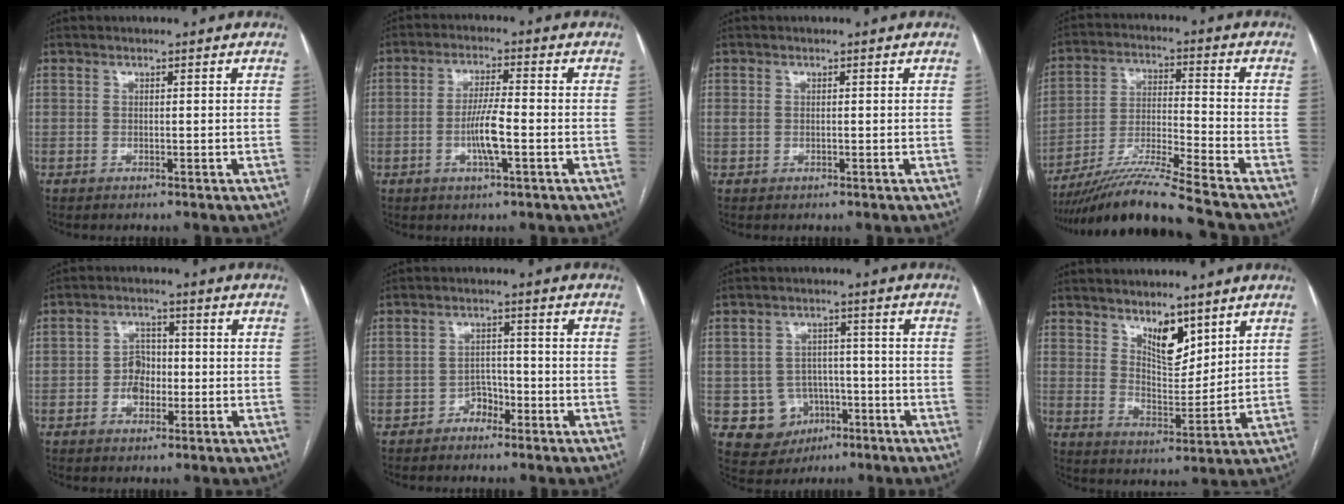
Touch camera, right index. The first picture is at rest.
{"total": 6.0, "force": [-1.7, 0.6, 5.7], "torque": [-0.117, -0.002, -0.031]}
{"total": 0.9, "force": [0.0, 0.6, 0.7], "torque": [-0.022, 0.008, 0.004]}
{"total": 14.2, "force": [-12.5, -1.9, 6.5], "torque": [-0.114, -0.014, -0.222]}
{"total": 4.4, "force": [-1.1, 3.2, 2.7], "torque": [-0.048, 0.013, -0.019]}
{"total": 2.9, "force": [-2.1, 1.9, 0.8], "torque": [-0.006, 0.011, -0.035]}
{"total": 7.6, "force": [-2.7, 6.9, 1.6], "torque": [-0.025, 0.013, -0.031]}
{"total": 6.8, "force": [4.5, 2.7, 4.2], "torque": [-0.074, -0.012, 0.084]}